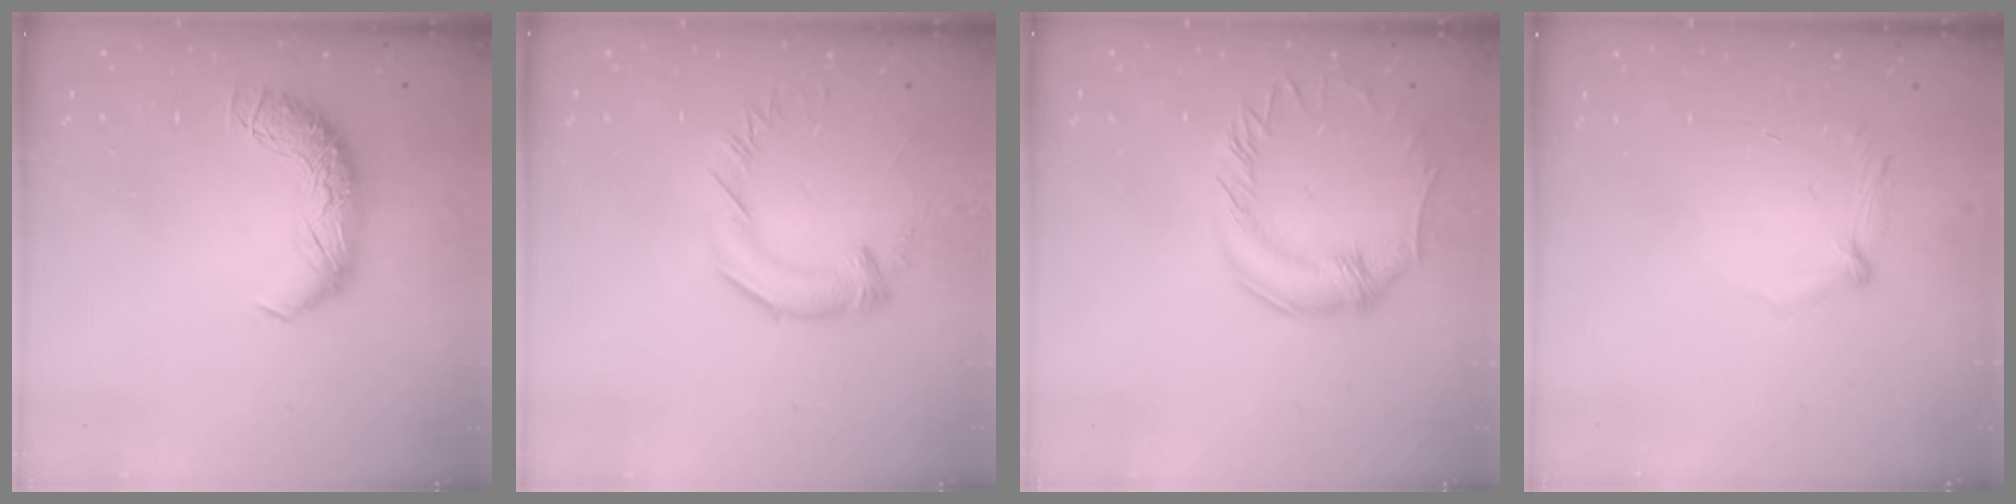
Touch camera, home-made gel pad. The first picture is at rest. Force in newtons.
{"total": 2.3, "press": 2.3, "slide": 0.6}
{"total": 1.5, "press": 1.3, "slide": 0.6}
{"total": 6.5, "press": 6.4, "slide": 1.2}